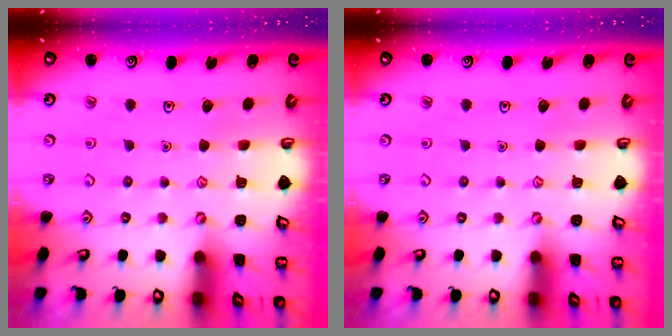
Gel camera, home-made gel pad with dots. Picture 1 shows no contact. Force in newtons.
{"total": 0.0}